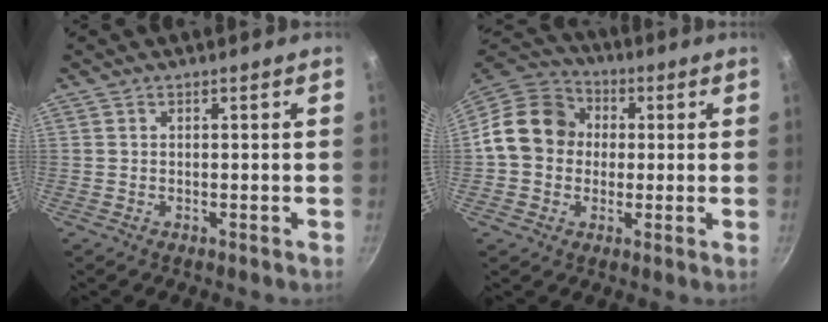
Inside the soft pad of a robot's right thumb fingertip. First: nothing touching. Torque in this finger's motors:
{"motor_torque": [0.68, 2.14, 0.95, -0.85, 0.19]}